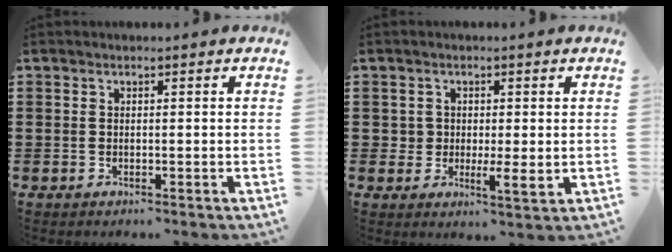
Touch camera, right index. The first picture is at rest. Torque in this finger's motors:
{"motor_torque": [0.34, 0.03, 0.10, 0.05]}